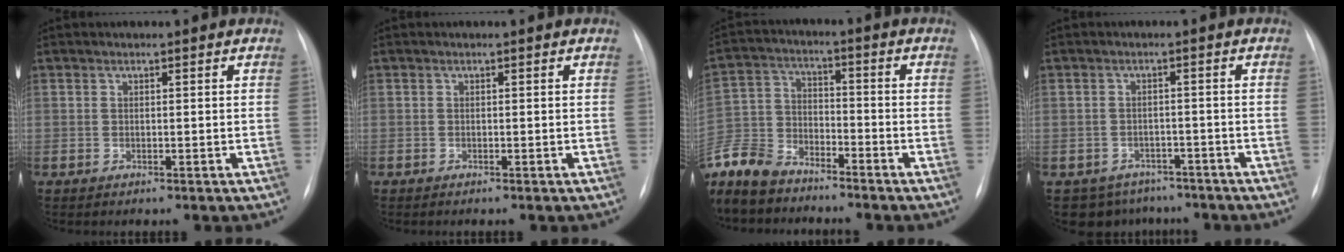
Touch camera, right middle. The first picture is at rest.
{"total": 0.0}
{"total": 11.5, "force": [-10.3, 4.0, 3.1], "torque": [-0.074, -0.006, -0.204]}
{"total": 6.7, "force": [-5.3, 4.1, 0.3], "torque": [0.002, 0.017, -0.065]}